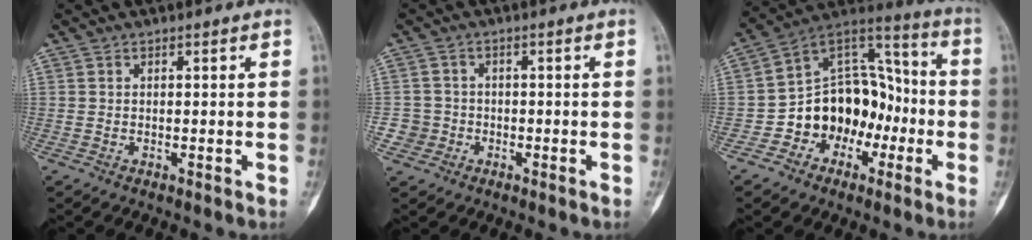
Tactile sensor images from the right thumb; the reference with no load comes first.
{"total": 3.3, "force": [-1.2, 3.0, 0.0], "torque": [0.020, 0.014, -0.028]}
{"total": 16.3, "force": [-5.2, 12.5, 9.1], "torque": [-0.082, 0.084, -0.090]}